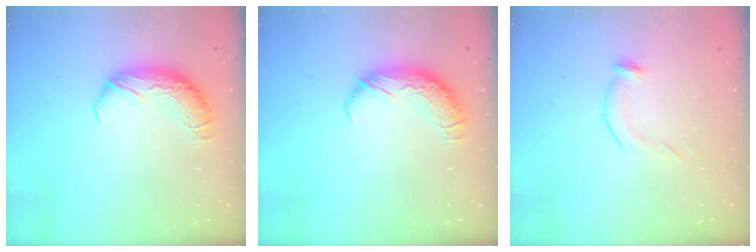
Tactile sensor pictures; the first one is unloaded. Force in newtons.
{"total": 0.0}
{"total": 4.3, "press": 4.2, "slide": 1.0}